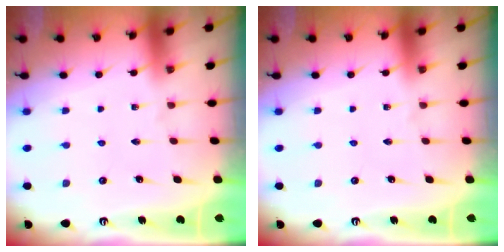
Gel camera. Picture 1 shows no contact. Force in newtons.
{"total": 0.0}